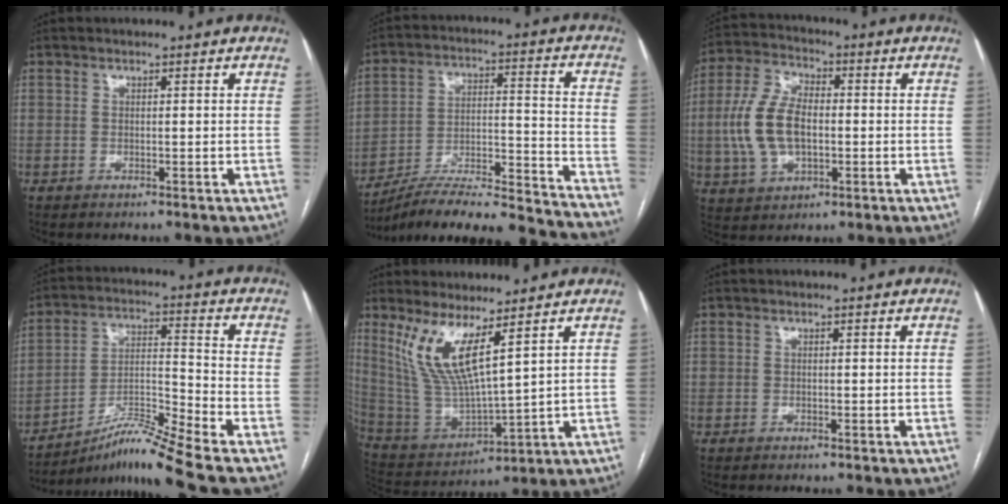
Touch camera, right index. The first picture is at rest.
{"total": 26.1, "force": [-24.2, 0.4, 9.8], "torque": [-0.113, -0.002, -0.355]}
{"total": 11.7, "force": [-0.8, 6.4, 9.7], "torque": [-0.222, 0.018, -0.012]}
{"total": 11.0, "force": [-9.1, -2.5, 5.7], "torque": [-0.111, -0.002, -0.159]}
{"total": 11.2, "force": [6.0, 1.6, 9.3], "torque": [-0.209, -0.014, 0.134]}
{"total": 0.0}